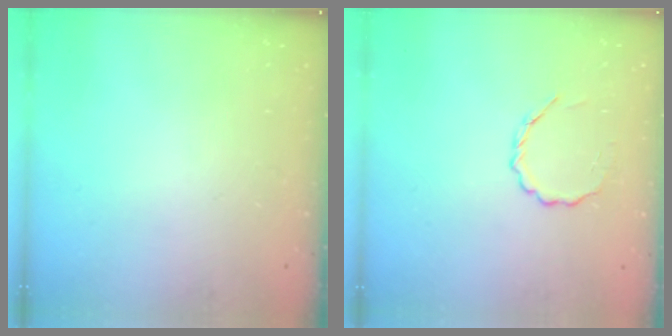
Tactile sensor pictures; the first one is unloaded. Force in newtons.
{"total": 3.6, "press": 3.4, "slide": 1.3}